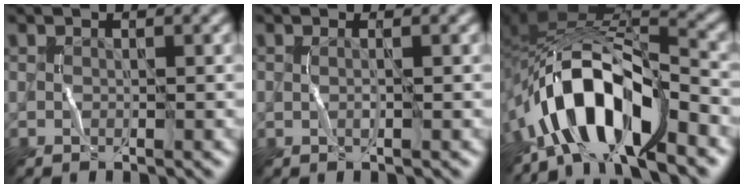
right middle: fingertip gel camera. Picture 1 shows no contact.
{"total": 1.0, "force": [0.4, 0.4, 0.8], "torque": [-0.006, -0.006, -0.007]}
{"total": 9.6, "force": [-5.7, 3.5, 7.0], "torque": [-0.110, 0.016, -0.103]}